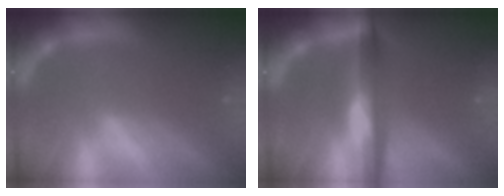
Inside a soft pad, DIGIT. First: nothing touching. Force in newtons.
{"total": 6.5}